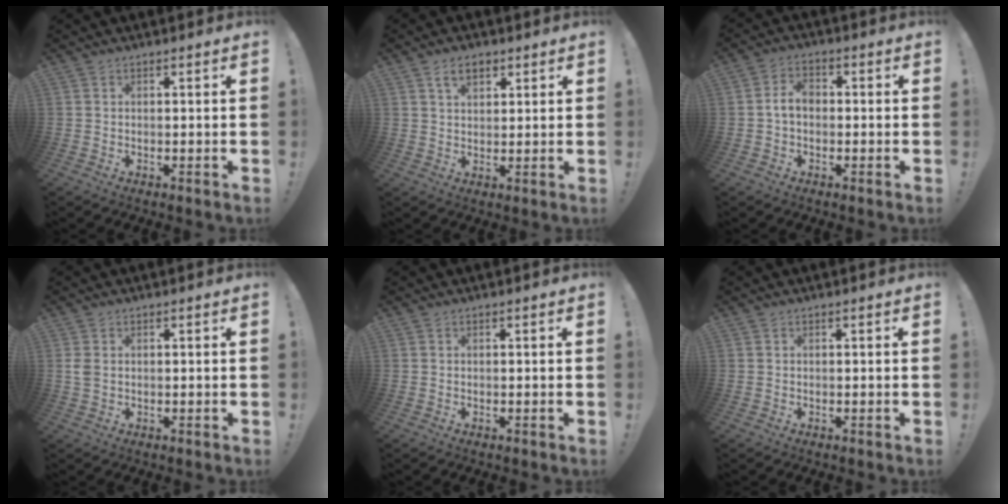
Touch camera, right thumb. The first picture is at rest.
{"total": 5.3, "force": [3.0, 3.0, 3.3], "torque": [-0.056, -0.004, 0.054]}
{"total": 5.2, "force": [-0.4, 3.5, 3.8], "torque": [-0.061, 0.012, -0.006]}
{"total": 2.3, "force": [0.5, 1.5, 1.7], "torque": [-0.026, 0.002, 0.009]}
{"total": 0.0}
{"total": 0.0}